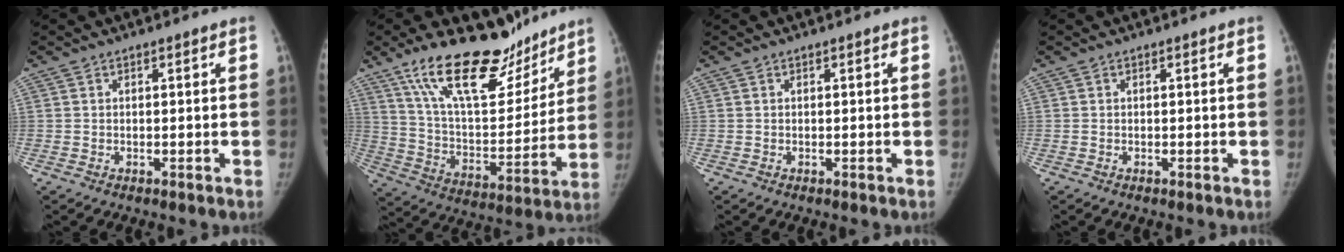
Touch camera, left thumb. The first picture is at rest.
{"total": 23.2, "force": [16.8, 9.2, 13.0], "torque": [-0.169, -0.079, 0.284]}
{"total": 0.0}
{"total": 0.0}